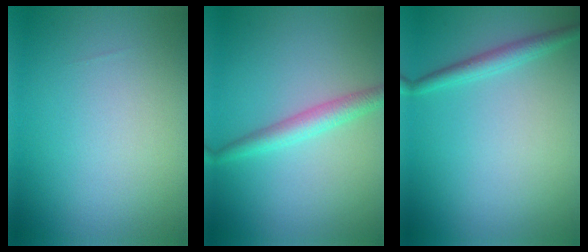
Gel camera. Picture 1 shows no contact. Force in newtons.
{"total": 2.5, "press": 2.5, "slide": 0.1}
{"total": 2.0, "press": 2.0, "slide": 0.1}